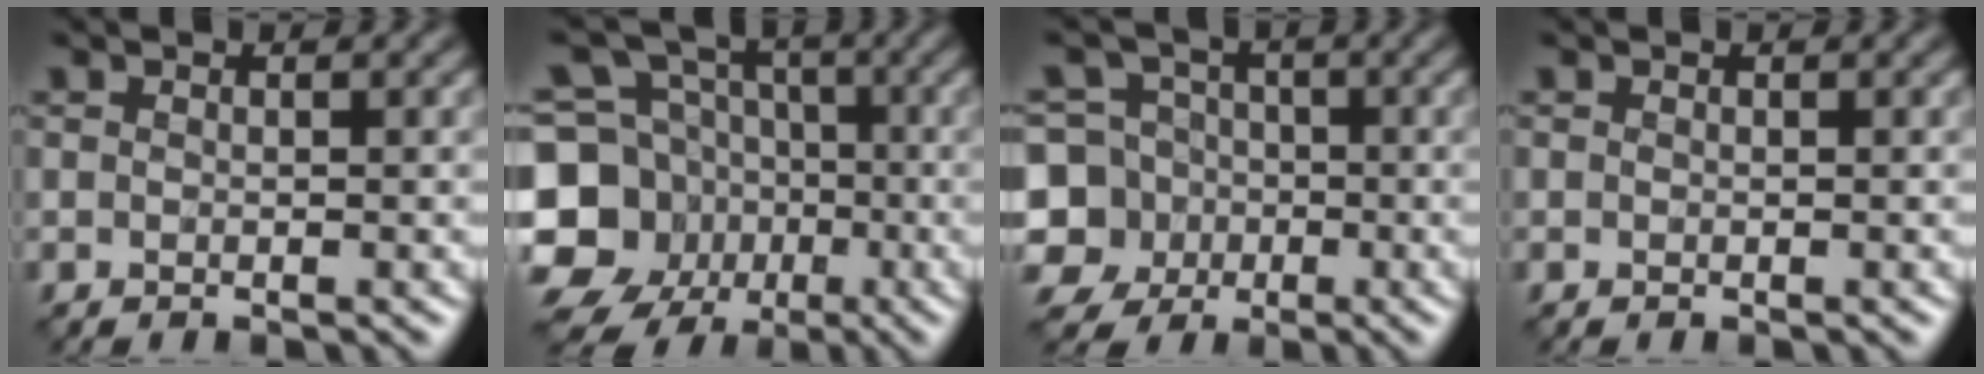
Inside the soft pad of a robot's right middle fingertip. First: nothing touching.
{"total": 11.8, "force": [-3.5, 10.1, 4.9], "torque": [-0.126, -0.010, -0.084]}
{"total": 9.1, "force": [-2.5, 8.3, 2.7], "torque": [-0.065, 0.023, -0.083]}
{"total": 0.0}